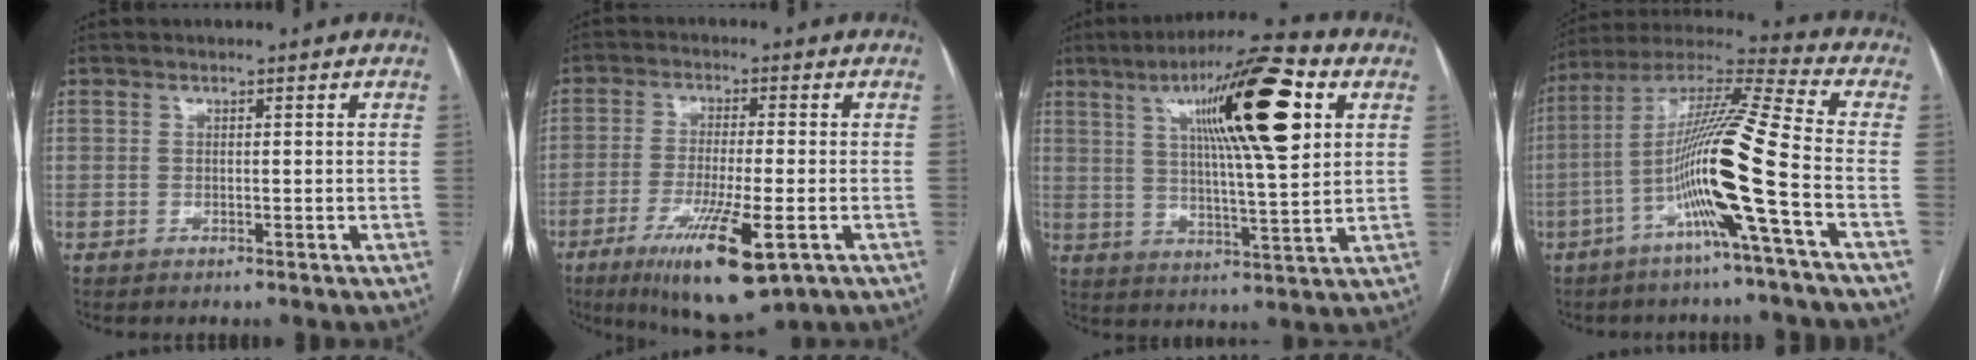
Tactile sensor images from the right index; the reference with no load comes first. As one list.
[{"total": 12.9, "force": [-6.0, 2.0, 11.2], "torque": [-0.197, -0.035, -0.094]}, {"total": 17.6, "force": [6.6, 1.9, 16.2], "torque": [-0.258, 0.018, 0.100]}, {"total": 15.8, "force": [-5.0, -1.8, 14.8], "torque": [-0.284, 0.002, -0.102]}]